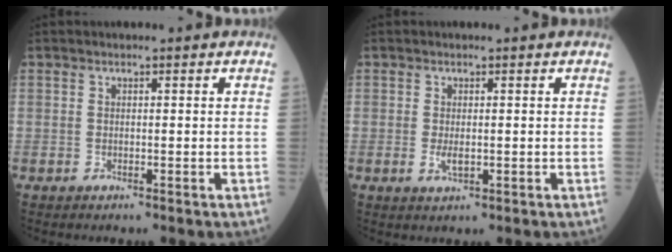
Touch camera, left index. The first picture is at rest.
{"total": 1.6, "force": [-0.2, 0.7, 1.5], "torque": [-0.031, -0.006, 0.001]}